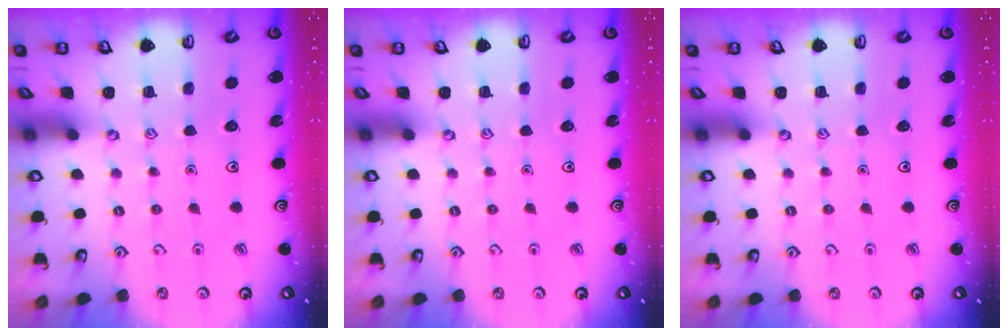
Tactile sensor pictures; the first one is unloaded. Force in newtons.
{"total": 0.0}
{"total": 0.0}